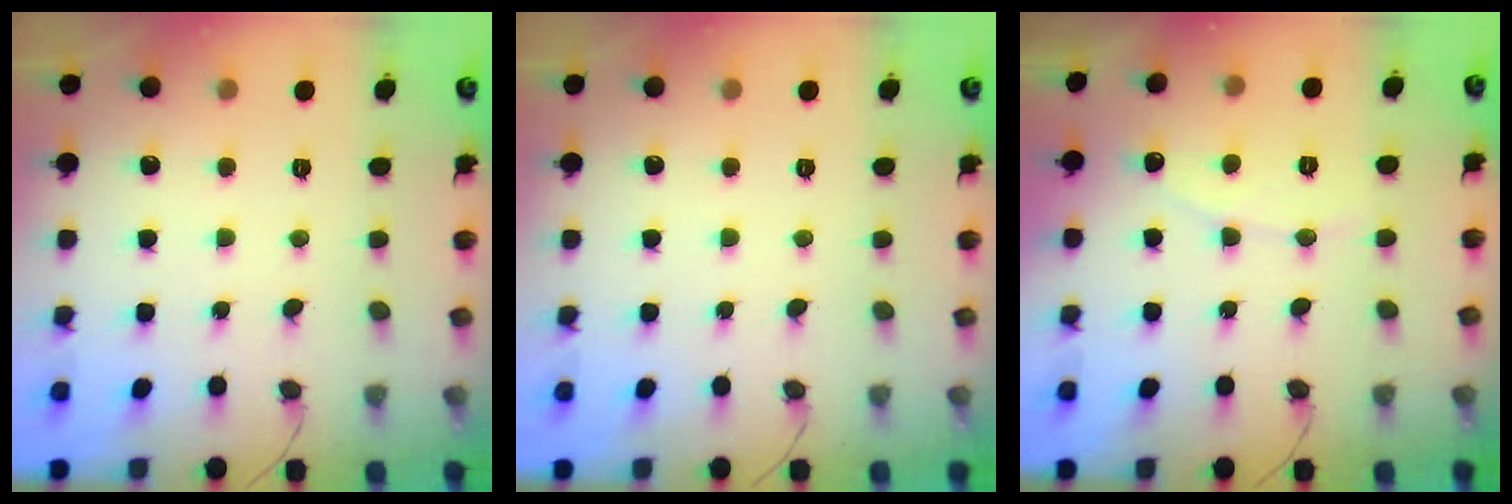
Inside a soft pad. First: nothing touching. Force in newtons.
{"total": 0.0}
{"total": 5.4, "press": 5.4, "slide": 0.4}